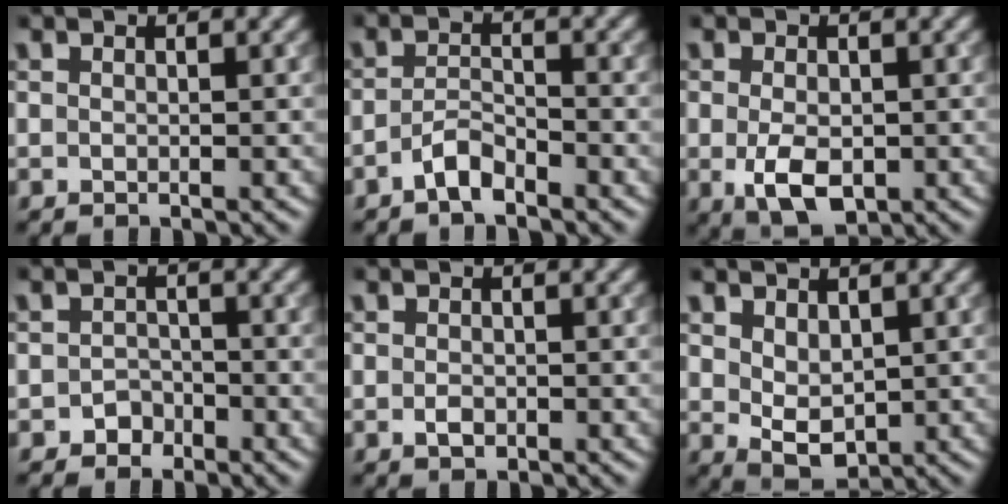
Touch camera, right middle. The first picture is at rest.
{"total": 2.2, "force": [-1.6, 0.7, 1.3], "torque": [-0.030, 0.006, -0.036]}
{"total": 4.4, "force": [-1.0, 2.6, 3.4], "torque": [-0.066, -0.011, -0.012]}
{"total": 1.5, "force": [-0.9, 1.1, 0.3], "torque": [0.003, 0.006, -0.017]}
{"total": 1.1, "force": [-0.3, 0.7, 0.7], "torque": [-0.014, -0.002, -0.006]}
{"total": 3.1, "force": [0.9, 1.9, 2.3], "torque": [-0.046, -0.006, 0.024]}